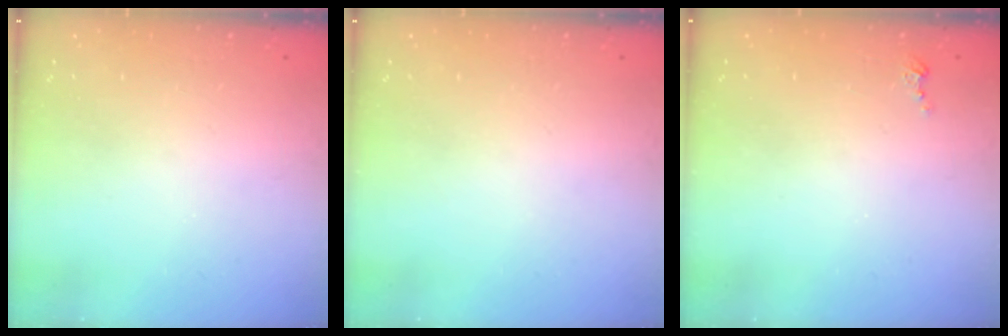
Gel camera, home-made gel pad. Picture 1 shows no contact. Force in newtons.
{"total": 0.0}
{"total": 2.3, "press": 2.3, "slide": 0.3}